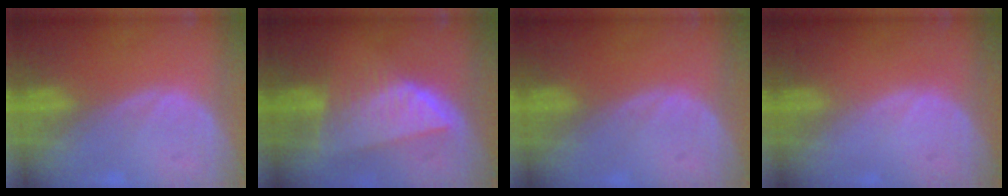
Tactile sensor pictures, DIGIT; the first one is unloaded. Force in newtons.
{"total": 8.3, "press": 7.3, "slide": 3.9}
{"total": 0.0}
{"total": 0.0}